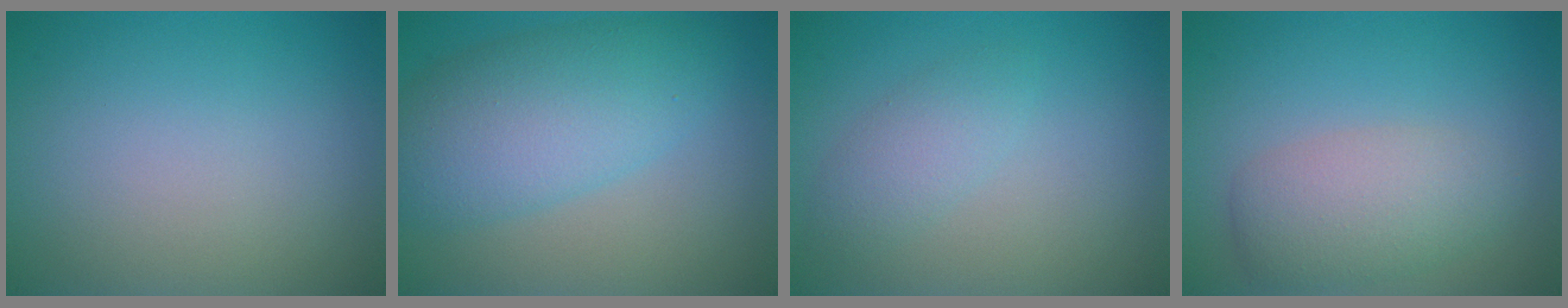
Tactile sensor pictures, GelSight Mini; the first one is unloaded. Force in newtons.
{"total": 7.1, "press": 7.1, "slide": 0.1}
{"total": 2.1, "press": 2.1, "slide": 0.1}
{"total": 4.0, "press": 4.0, "slide": 0.1}